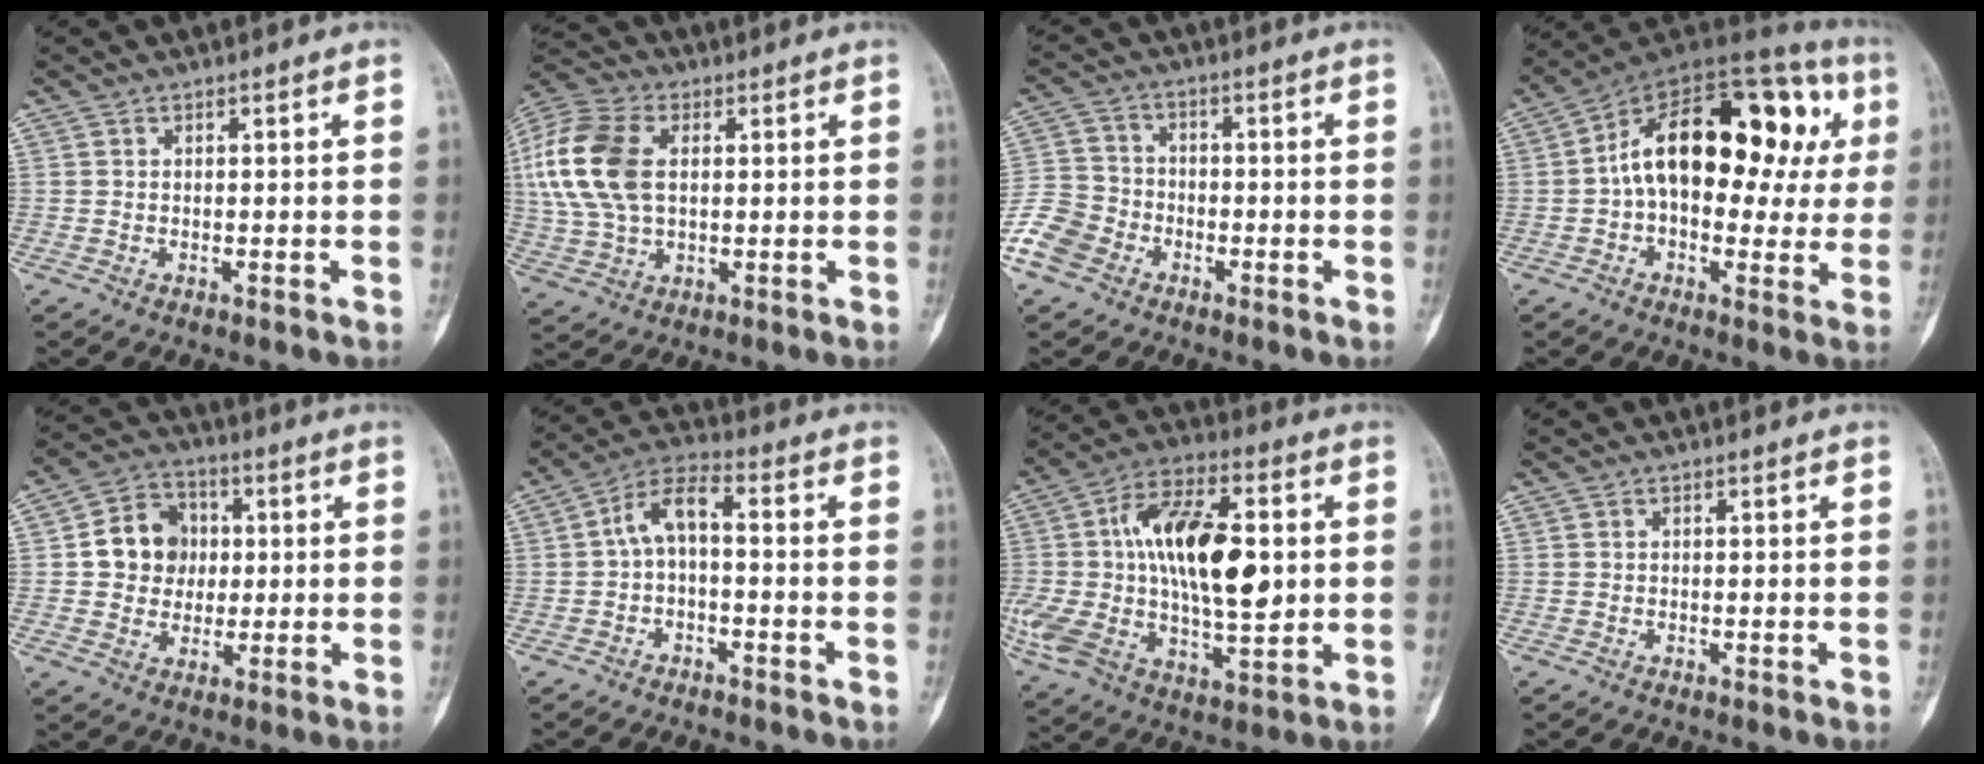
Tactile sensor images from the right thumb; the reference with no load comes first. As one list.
[{"total": 16.6, "force": [2.8, 10.5, 12.5], "torque": [-0.282, 0.012, 0.054]}, {"total": 9.0, "force": [-4.9, 6.7, 3.4], "torque": [-0.065, 0.026, -0.104]}, {"total": 25.5, "force": [3.6, 14.2, 20.8], "torque": [-0.279, 0.054, 0.045]}, {"total": 10.2, "force": [0.9, 8.9, 4.9], "torque": [-0.044, 0.011, 0.010]}, {"total": 6.7, "force": [-0.7, 3.2, 5.8], "torque": [-0.105, 0.037, -0.024]}, {"total": 26.1, "force": [2.2, 13.2, 22.4], "torque": [-0.428, 0.009, 0.036]}, {"total": 0.0}]